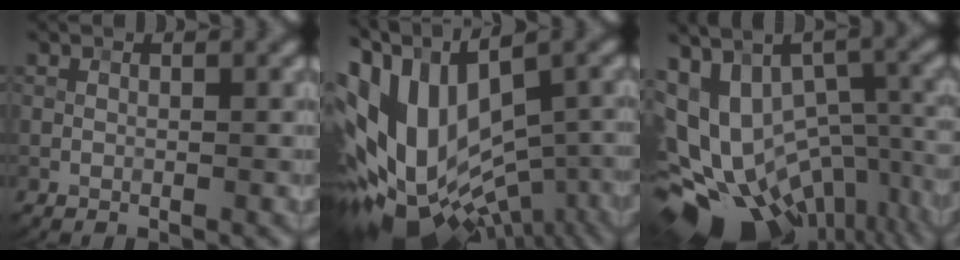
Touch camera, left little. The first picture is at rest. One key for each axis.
{"total": 15.0, "fx": -0.3, "fy": 8.8, "fz": 12.1, "tx": -0.249, "ty": -0.010, "tz": 0.018}
{"total": 17.6, "fx": -6.6, "fy": 12.0, "fz": 11.1, "tx": -0.192, "ty": -0.009, "tz": -0.046}